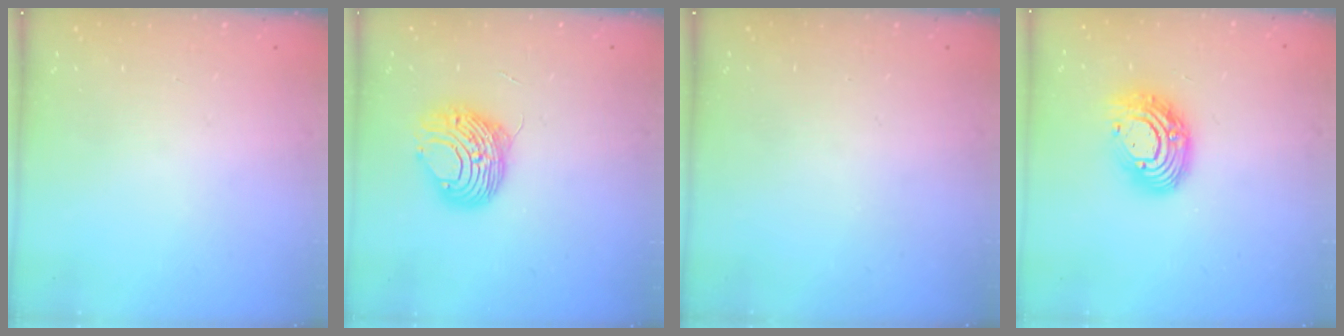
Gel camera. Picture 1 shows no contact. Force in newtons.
{"total": 10.6, "press": 10.5, "slide": 1.0}
{"total": 0.0}
{"total": 12.4, "press": 12.4, "slide": 1.1}